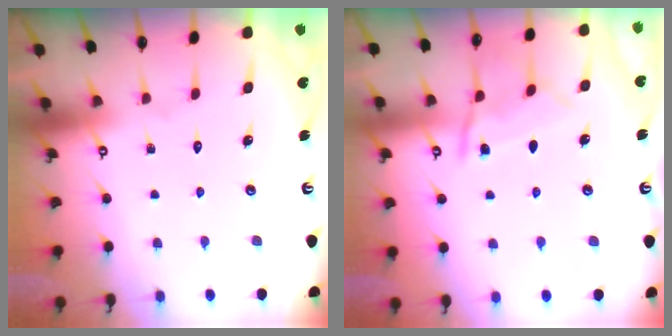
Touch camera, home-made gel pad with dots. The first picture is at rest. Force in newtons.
{"total": 9.6, "press": 9.6, "slide": 0.9}